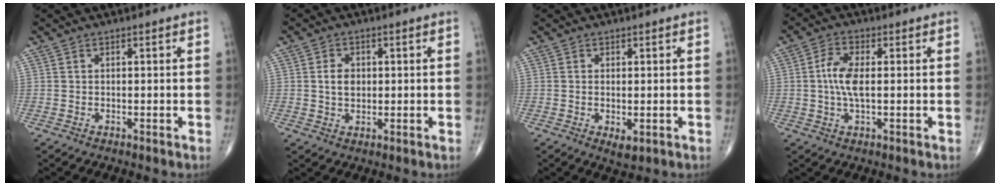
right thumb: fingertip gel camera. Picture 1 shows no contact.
{"total": 3.6, "force": [0.4, 2.7, 2.3], "torque": [-0.030, 0.002, 0.007]}
{"total": 2.7, "force": [-0.6, 1.2, 2.3], "torque": [-0.037, -0.007, -0.004]}
{"total": 5.8, "force": [0.2, 2.3, 5.3], "torque": [-0.121, 0.002, -0.002]}